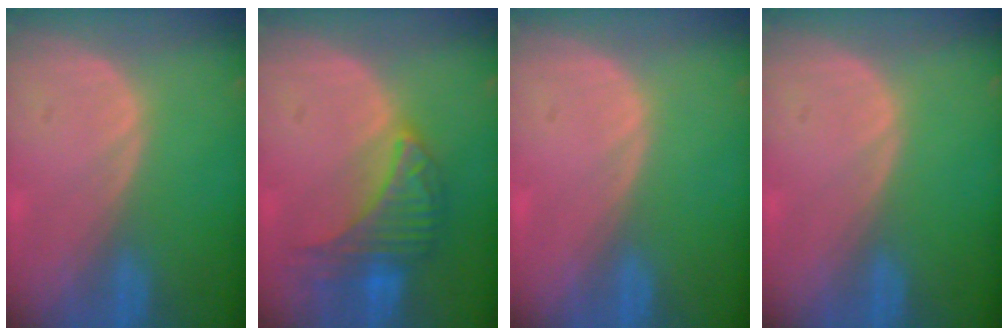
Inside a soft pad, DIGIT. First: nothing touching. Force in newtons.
{"total": 7.5, "press": 7.5, "slide": 0.1}
{"total": 0.0}
{"total": 0.0}